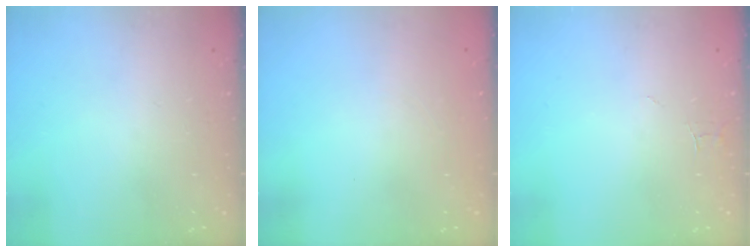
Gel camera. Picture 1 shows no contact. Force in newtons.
{"total": 0.0}
{"total": 3.0, "press": 3.0, "slide": 0.2}